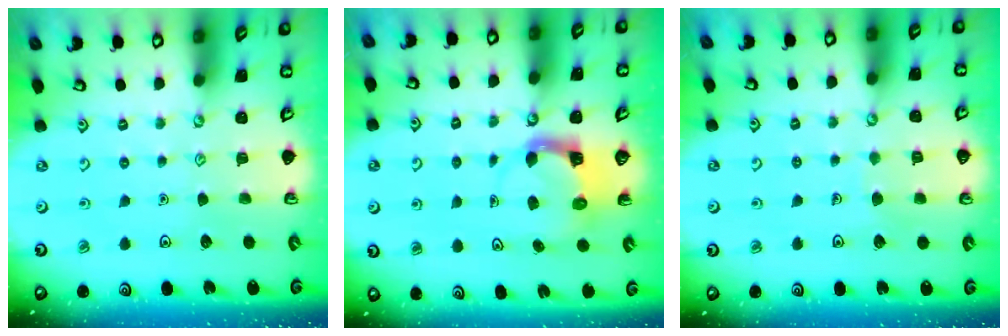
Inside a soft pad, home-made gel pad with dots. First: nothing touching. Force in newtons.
{"total": 3.9, "press": 3.9, "slide": 0.4}
{"total": 3.2, "press": 3.2, "slide": 0.2}